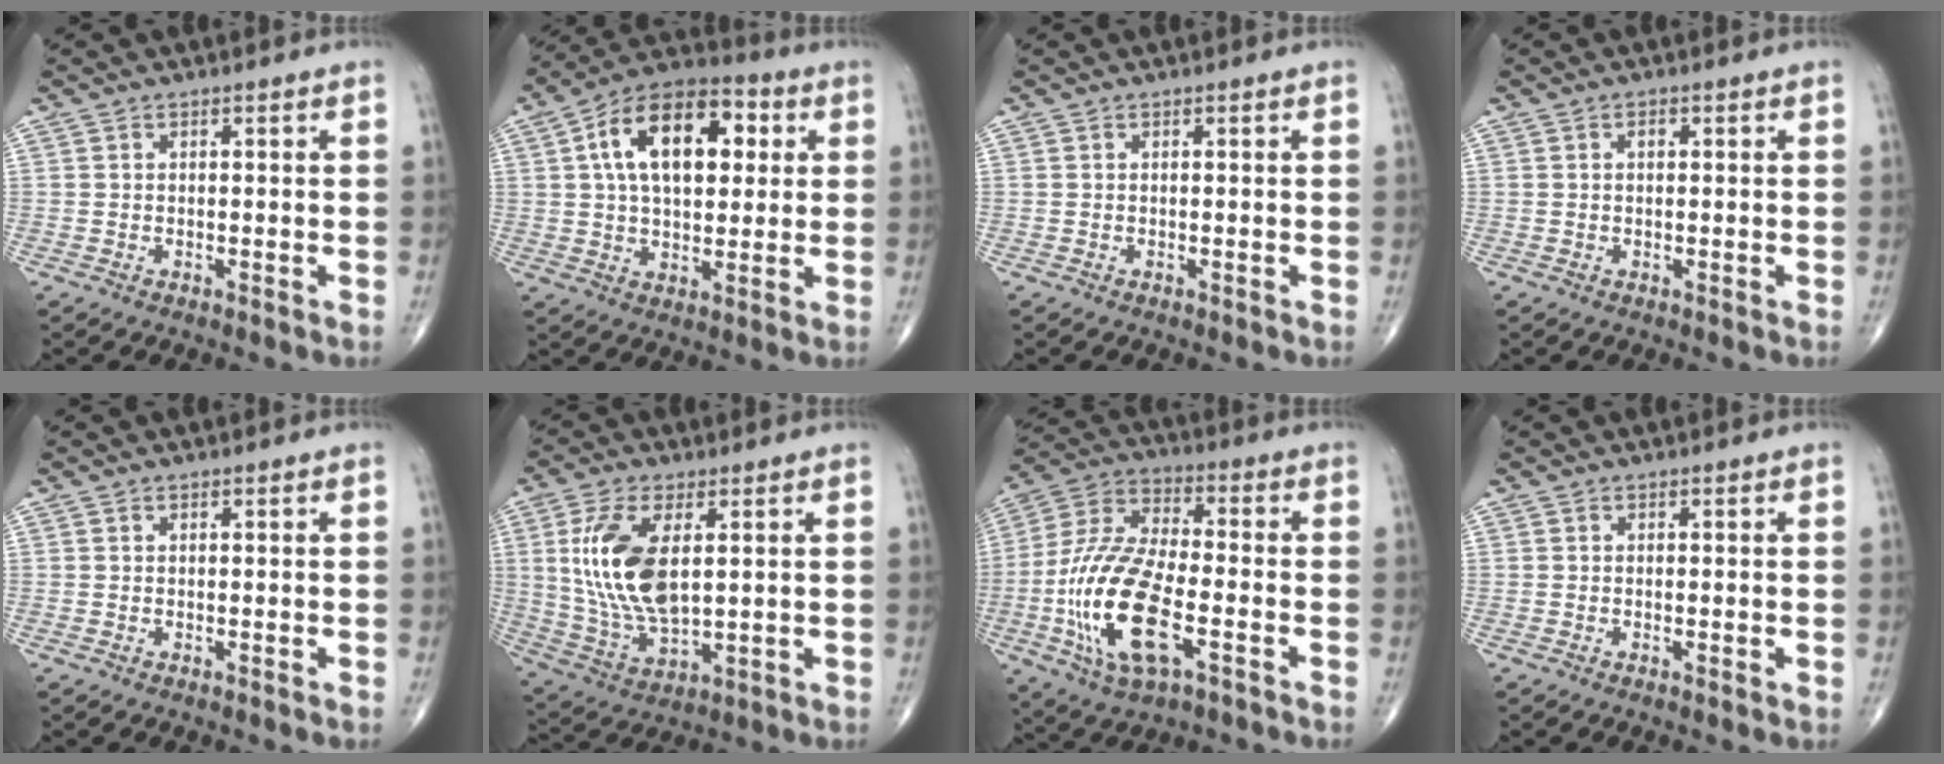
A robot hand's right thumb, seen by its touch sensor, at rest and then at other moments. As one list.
[{"total": 18.5, "force": [4.5, 10.5, 14.5], "torque": [-0.210, 0.016, 0.066]}, {"total": 0.0}, {"total": 1.2, "force": [0.3, 0.7, 0.9], "torque": [-0.015, 0.003, 0.004]}, {"total": 0.0}, {"total": 15.1, "force": [3.0, 7.4, 12.8], "torque": [-0.261, -0.015, 0.069]}, {"total": 19.9, "force": [-5.7, 8.3, 17.2], "torque": [-0.358, 0.018, -0.100]}, {"total": 0.6, "force": [-0.1, 0.1, 0.6], "torque": [-0.014, -0.003, -0.002]}]